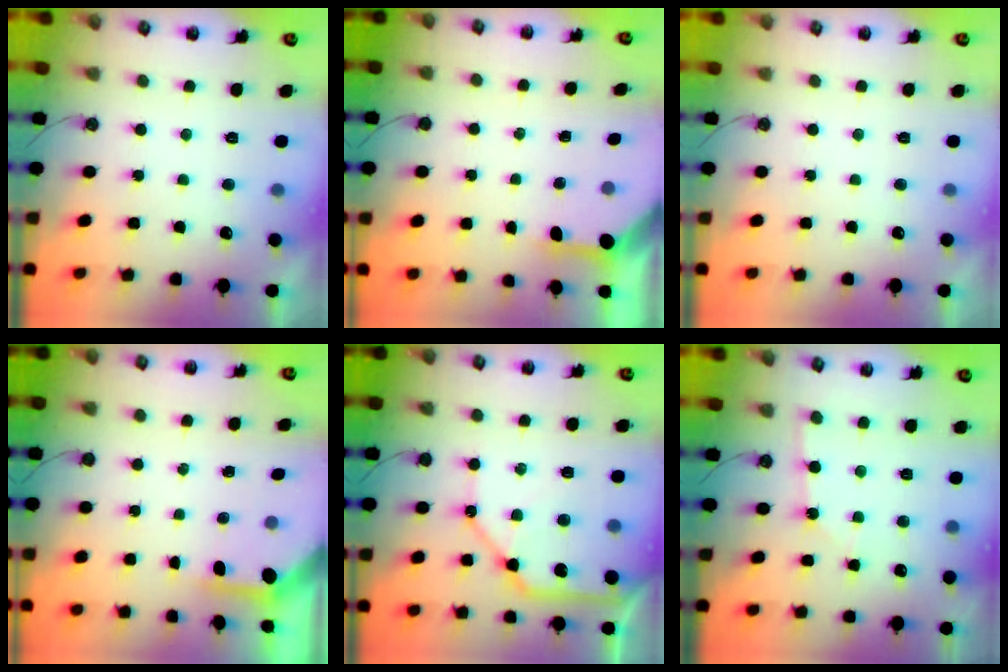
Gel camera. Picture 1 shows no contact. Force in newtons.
{"total": 3.8, "press": 3.8, "slide": 0.4}
{"total": 0.0}
{"total": 3.6, "press": 3.6, "slide": 0.4}
{"total": 16.9, "press": 16.8, "slide": 1.8}
{"total": 2.2, "press": 2.2, "slide": 0.4}